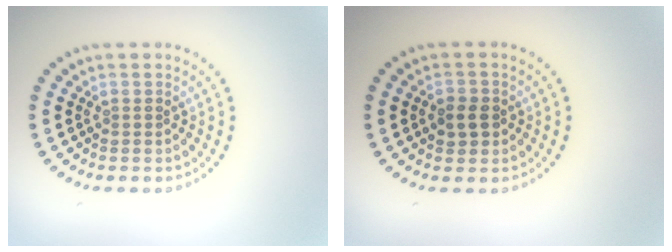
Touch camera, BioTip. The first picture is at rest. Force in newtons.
{"total": 2.2, "press": 2.1, "slide": 0.5}